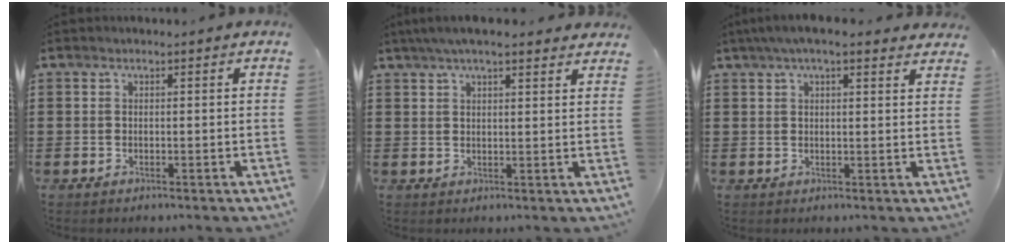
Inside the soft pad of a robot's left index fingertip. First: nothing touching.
{"total": 4.6, "force": [3.7, 0.9, 2.6], "torque": [-0.058, 0.002, 0.068]}
{"total": 4.5, "force": [3.4, 0.9, 2.9], "torque": [-0.064, 0.004, 0.061]}